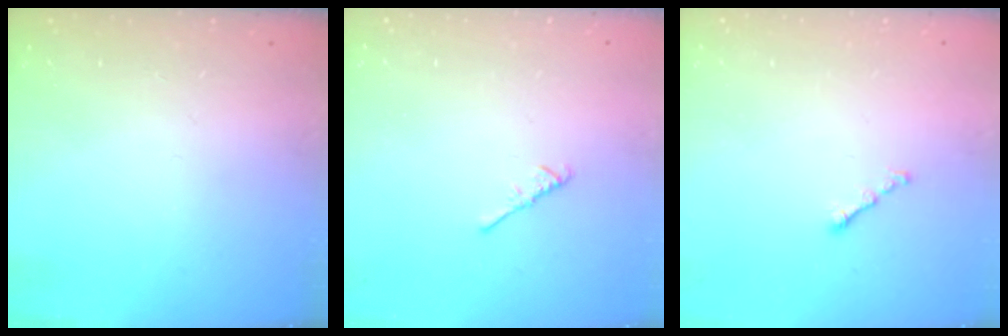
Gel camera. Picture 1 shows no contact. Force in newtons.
{"total": 2.6, "press": 2.6, "slide": 0.6}
{"total": 0.8, "press": 0.7, "slide": 0.4}